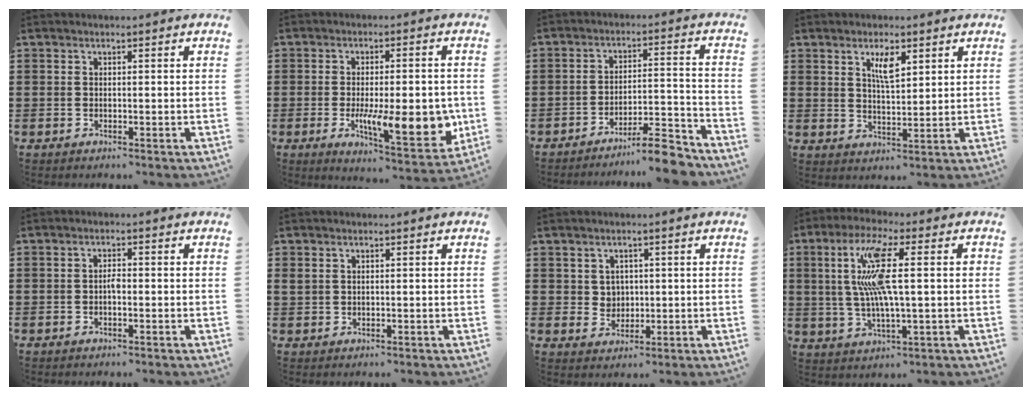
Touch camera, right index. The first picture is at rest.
{"total": 12.8, "force": [-2.6, 4.4, 11.7], "torque": [-0.168, -0.020, -0.035]}
{"total": 8.1, "force": [-7.3, 0.6, 3.4], "torque": [-0.045, 0.014, -0.135]}
{"total": 4.3, "force": [2.3, 1.3, 3.4], "torque": [-0.065, 0.002, 0.037]}
{"total": 1.5, "force": [-0.3, 0.5, 1.4], "torque": [-0.028, -0.001, -0.006]}
{"total": 1.1, "force": [0.5, 0.7, 0.6], "torque": [-0.014, 0.004, 0.010]}
{"total": 2.6, "force": [1.0, 2.3, 0.7], "torque": [-0.023, 0.010, 0.019]}
{"total": 11.6, "force": [1.7, 2.3, 11.2], "torque": [-0.234, -0.003, 0.018]}